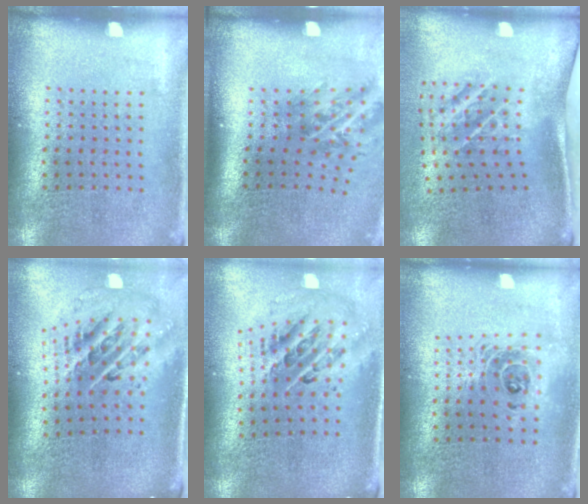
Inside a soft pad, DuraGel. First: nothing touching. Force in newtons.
{"total": 1.4, "press": 1.1, "slide": 0.9}
{"total": 2.2, "press": 1.3, "slide": 1.9}
{"total": 2.4, "press": 1.6, "slide": 1.7}
{"total": 1.9, "press": 1.5, "slide": 1.2}
{"total": 1.5, "press": 1.2, "slide": 0.8}